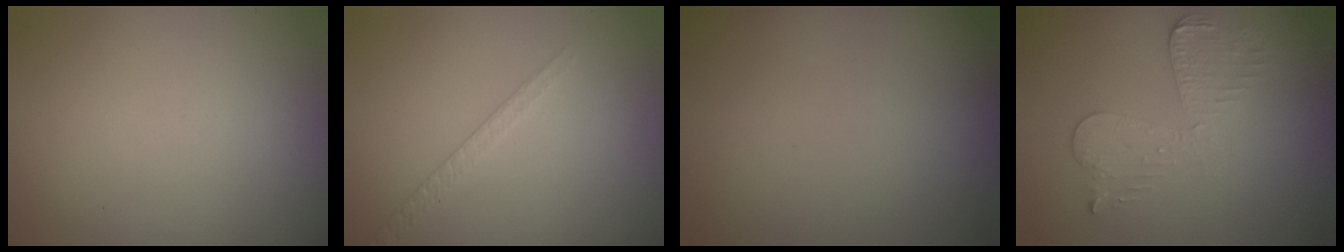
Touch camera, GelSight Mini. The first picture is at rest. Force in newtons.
{"total": 1.4, "press": 0.8, "slide": 1.1}
{"total": 0.0}
{"total": 3.0, "press": 2.7, "slide": 1.2}